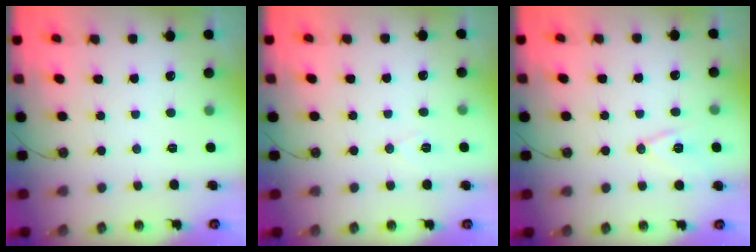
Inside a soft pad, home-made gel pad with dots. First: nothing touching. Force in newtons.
{"total": 5.8, "press": 3.7, "slide": 4.4}
{"total": 9.2, "press": 8.5, "slide": 3.6}